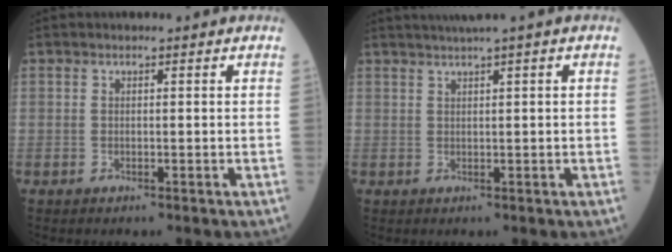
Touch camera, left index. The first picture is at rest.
{"total": 2.8, "force": [1.9, -0.8, 1.8], "torque": [-0.037, 0.010, 0.042]}